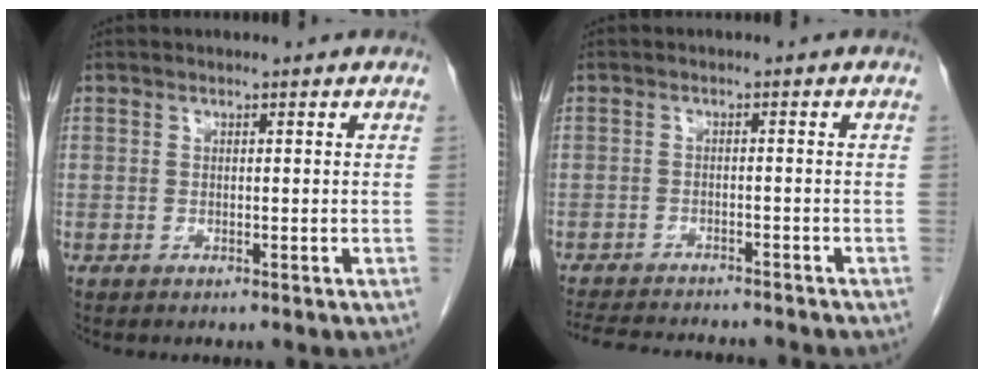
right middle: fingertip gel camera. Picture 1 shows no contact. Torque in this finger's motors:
{"motor_torque": [0.35, -0.33, 0.06, 0.02]}